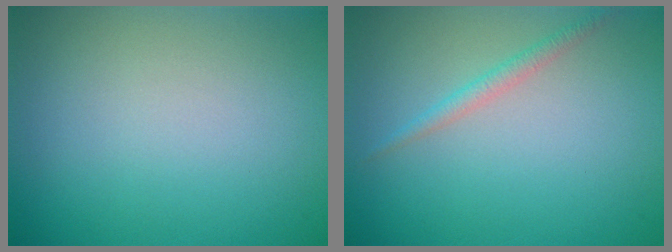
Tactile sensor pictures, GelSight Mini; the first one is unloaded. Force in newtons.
{"total": 1.3, "press": 1.3, "slide": 0.0}